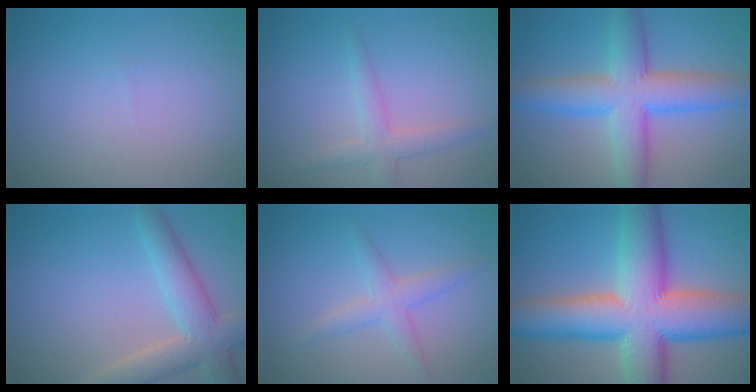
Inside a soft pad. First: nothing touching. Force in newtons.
{"total": 2.4, "press": 2.4, "slide": 0.1}
{"total": 8.0, "press": 8.0, "slide": 0.2}
{"total": 5.6, "press": 5.6, "slide": 0.6}
{"total": 2.4, "press": 2.4, "slide": 0.1}
{"total": 14.8, "press": 14.8, "slide": 0.7}